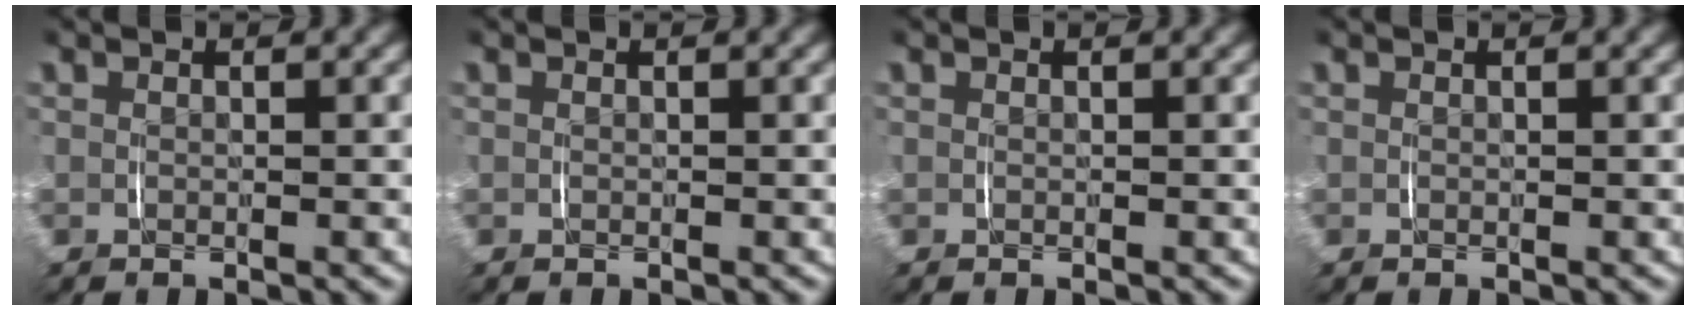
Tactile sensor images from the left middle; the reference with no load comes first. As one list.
[{"total": 0.0}, {"total": 0.0}, {"total": 0.0}]